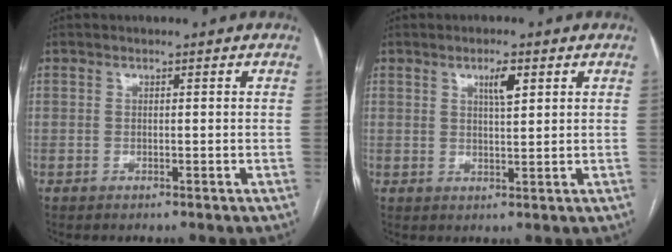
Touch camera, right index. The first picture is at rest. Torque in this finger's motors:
{"motor_torque": [0.55, 0.56, 0.04, 0.04]}